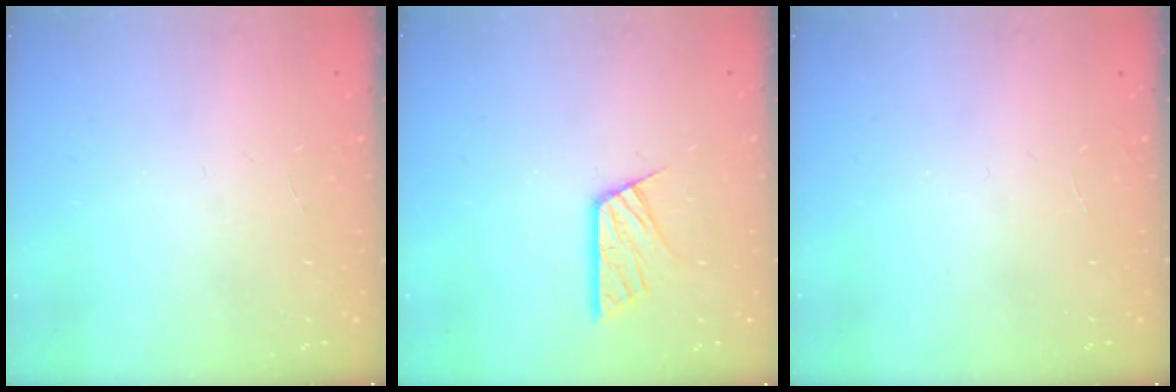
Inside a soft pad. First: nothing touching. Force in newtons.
{"total": 10.2, "press": 10.2, "slide": 0.7}
{"total": 0.0}